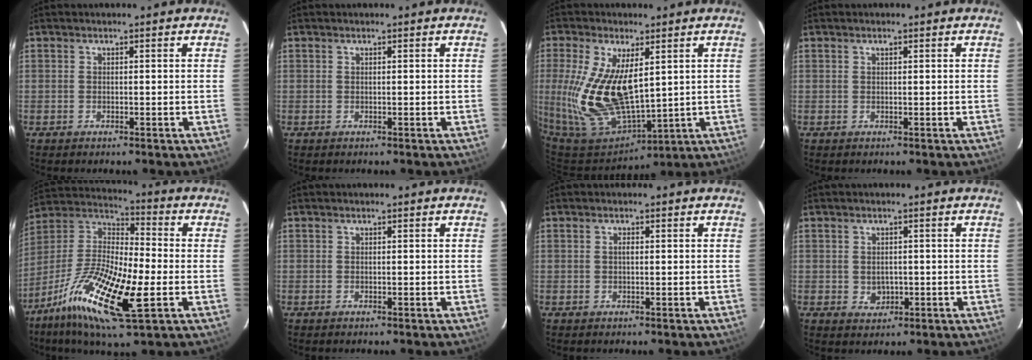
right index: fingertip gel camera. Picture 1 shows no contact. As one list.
[{"total": 0.0}, {"total": 17.5, "force": [3.0, 8.9, 14.8], "torque": [-0.308, -0.012, 0.077]}, {"total": 0.5, "force": [0.3, 0.2, 0.4], "torque": [-0.006, 0.003, 0.005]}, {"total": 20.8, "force": [-8.5, 5.8, 18.0], "torque": [-0.363, -0.036, -0.170]}, {"total": 0.0}, {"total": 0.7, "force": [0.1, 0.3, 0.7], "torque": [-0.012, 0.003, 0.000]}, {"total": 2.6, "force": [-0.3, 2.3, 1.2], "torque": [-0.018, 0.004, 0.002]}]